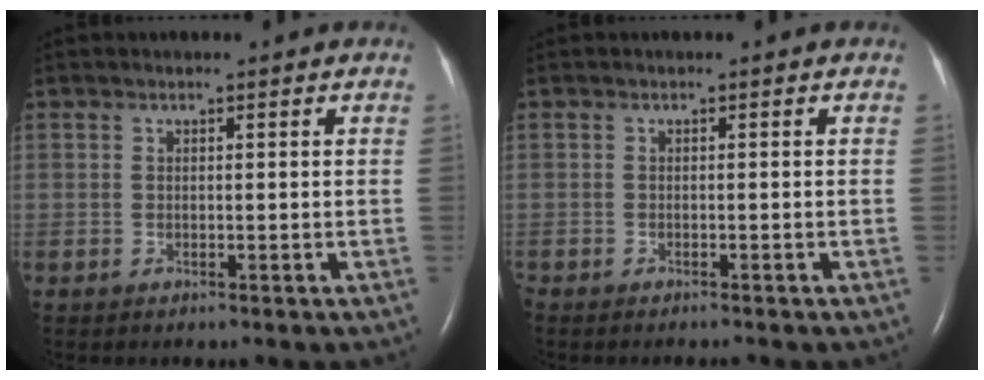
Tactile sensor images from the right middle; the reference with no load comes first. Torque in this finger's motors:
{"motor_torque": [-0.08, 0.05, -0.02, 0.00]}